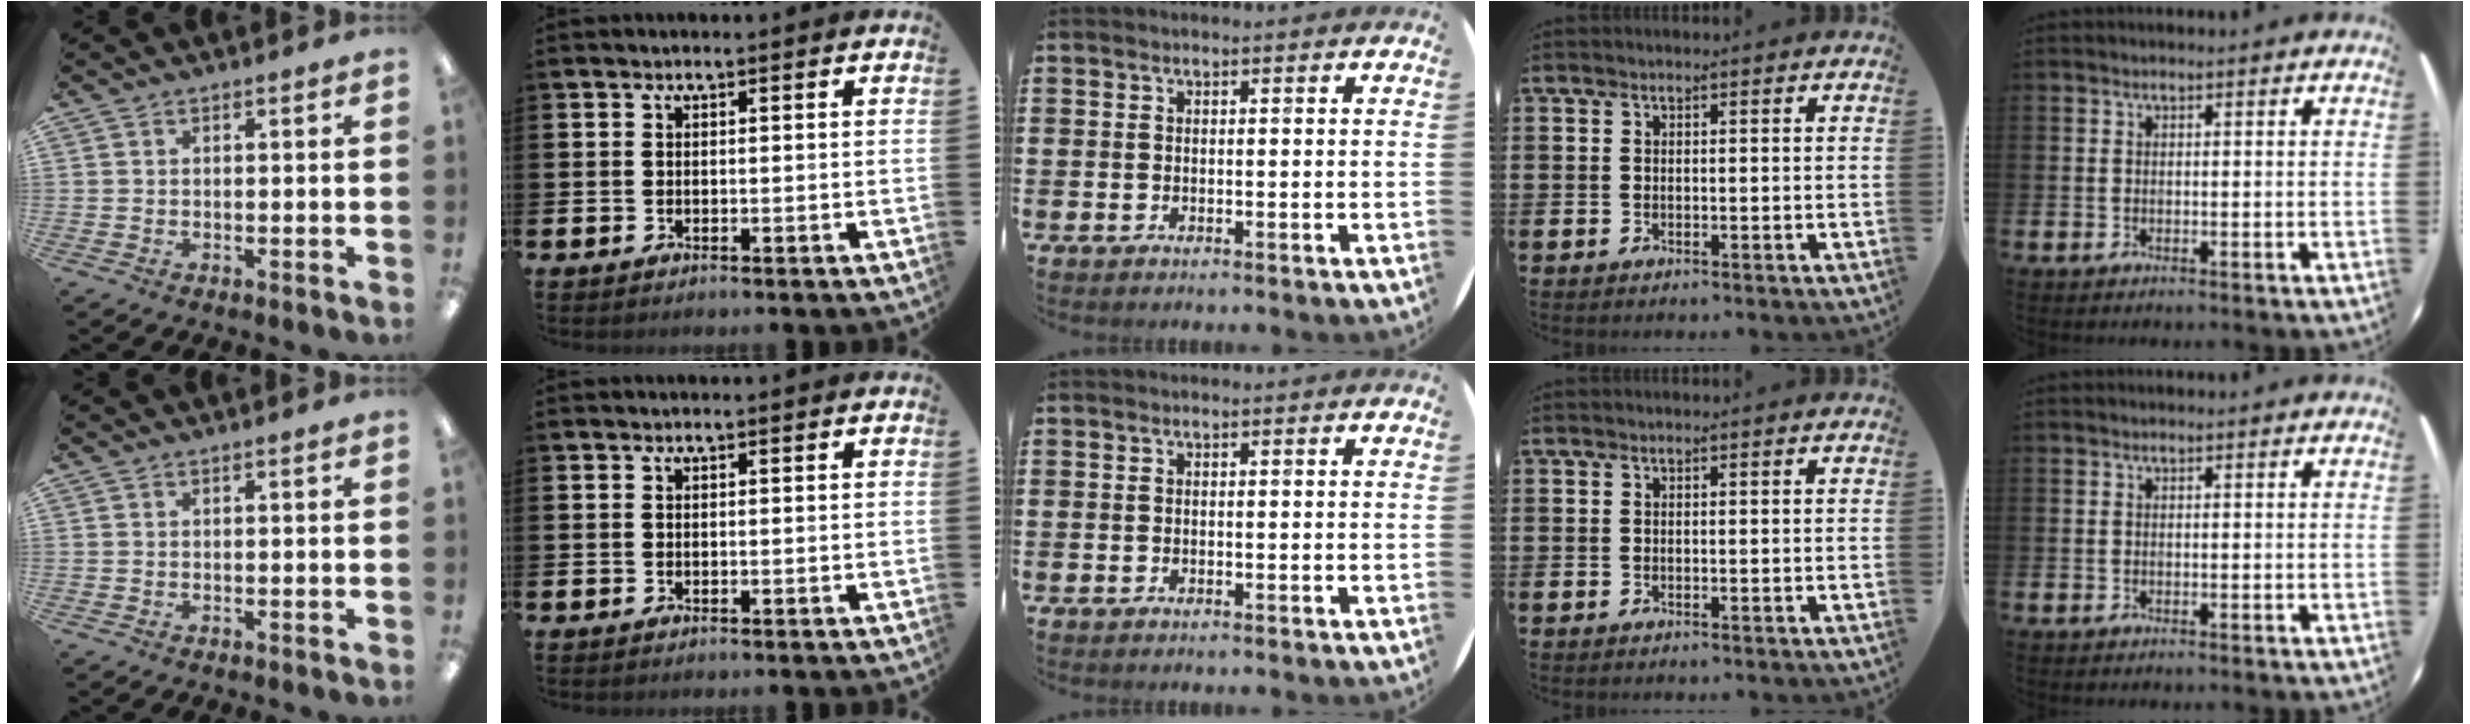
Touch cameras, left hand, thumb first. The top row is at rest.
{}